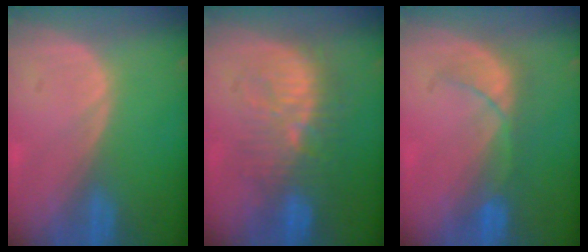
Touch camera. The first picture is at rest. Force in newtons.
{"total": 9.4, "press": 9.1, "slide": 2.0}
{"total": 5.1, "press": 5.1, "slide": 0.7}